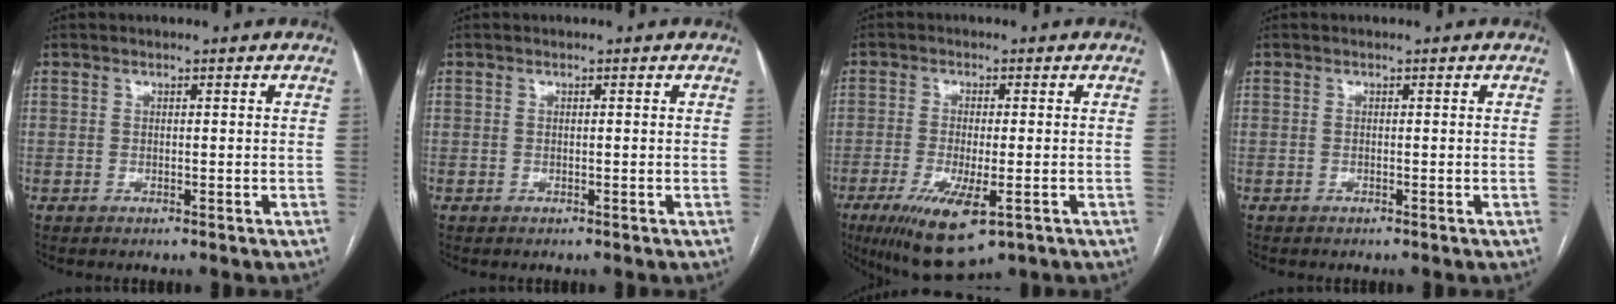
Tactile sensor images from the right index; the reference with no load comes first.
{"total": 0.0}
{"total": 10.1, "force": [-4.7, 2.8, 8.5], "torque": [-0.151, -0.026, -0.070]}
{"total": 0.0}